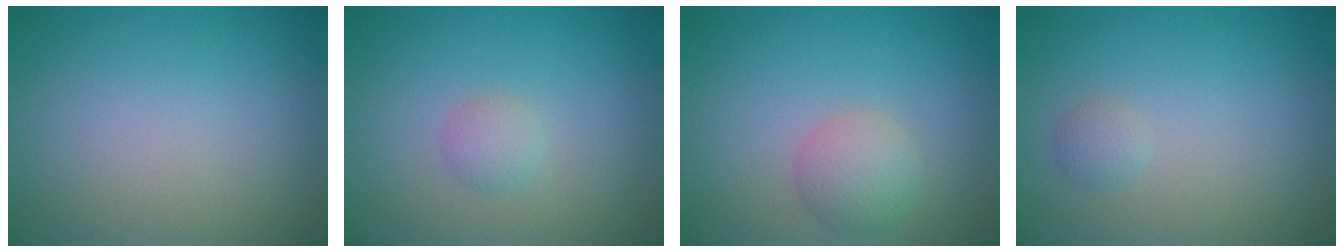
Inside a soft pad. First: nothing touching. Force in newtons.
{"total": 1.2, "press": 1.2, "slide": 0.0}
{"total": 2.7, "press": 2.7, "slide": 0.2}
{"total": 0.9, "press": 0.9, "slide": 0.0}